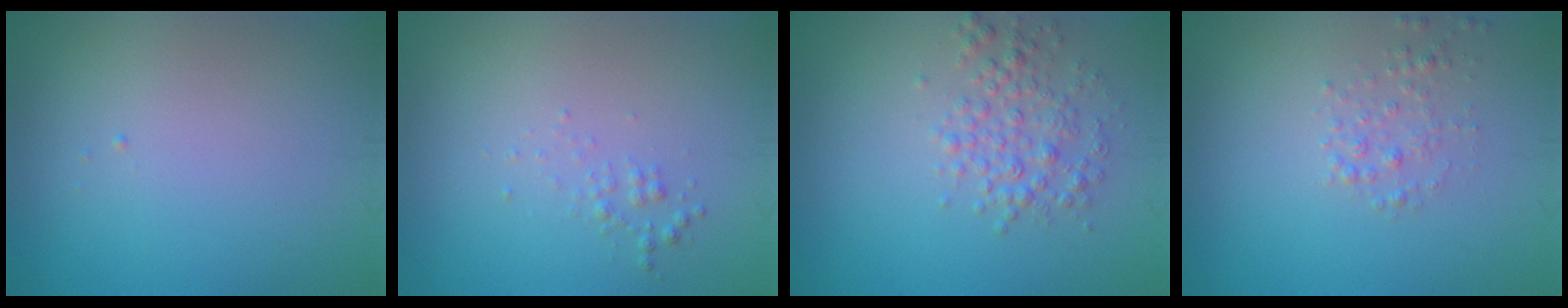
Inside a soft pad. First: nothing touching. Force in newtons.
{"total": 0.9, "press": 0.9, "slide": 0.0}
{"total": 2.8, "press": 2.8, "slide": 0.0}
{"total": 1.4, "press": 1.4, "slide": 0.0}